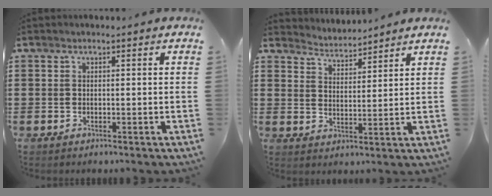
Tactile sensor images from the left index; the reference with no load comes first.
{"total": 3.6, "force": [3.5, 0.1, -0.7], "torque": [-0.003, -0.018, 0.062]}